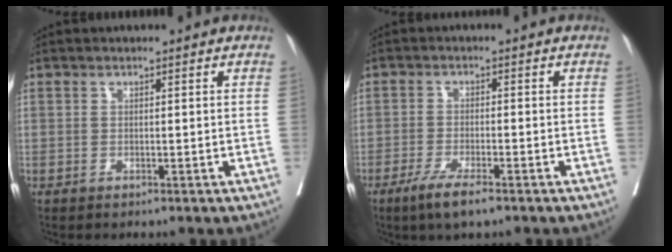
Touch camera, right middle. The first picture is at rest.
{"total": 5.4, "force": [-3.5, 0.6, 4.0], "torque": [-0.078, -0.012, -0.063]}